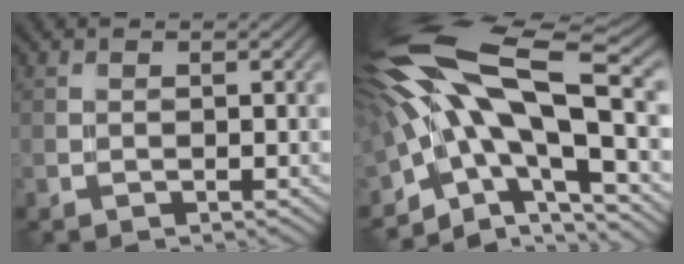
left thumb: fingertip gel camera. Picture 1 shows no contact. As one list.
[{"total": 18.0, "force": [-1.3, 7.5, 16.3], "torque": [-0.295, 0.008, -0.032]}]